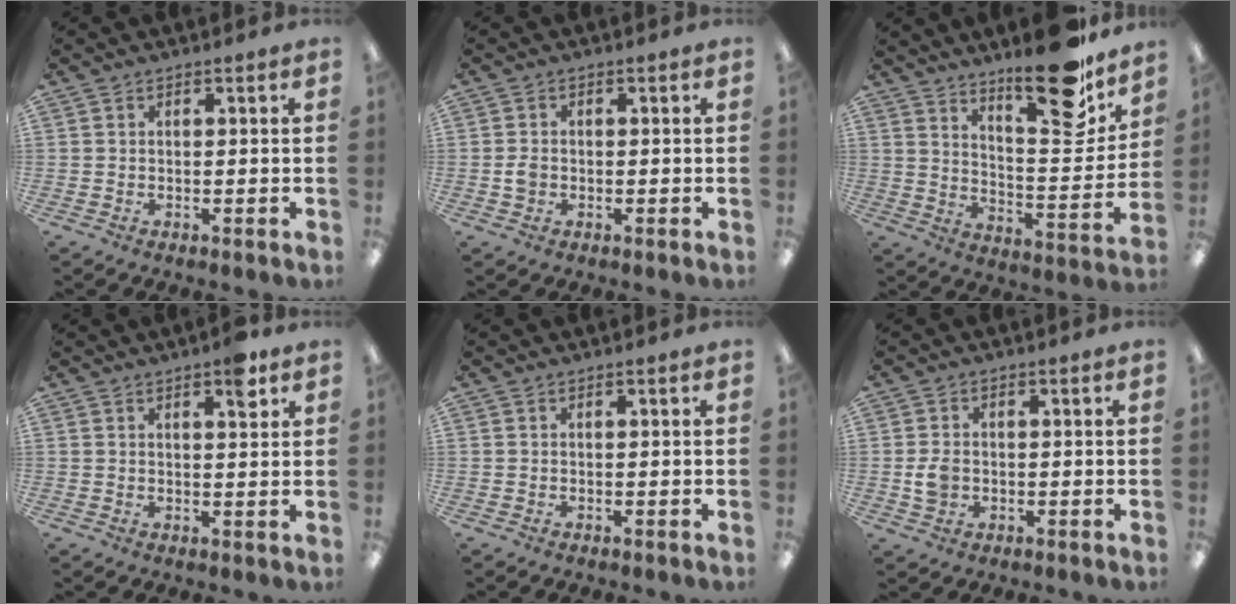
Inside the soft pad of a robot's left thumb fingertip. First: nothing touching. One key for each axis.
{"total": 2.2, "fx": -0.4, "fy": 1.7, "fz": 1.3, "tx": -0.024, "ty": 0.004, "tz": -0.008}
{"total": 19.3, "fx": 15.5, "fy": 5.4, "fz": 10.1, "tx": -0.130, "ty": -0.121, "tz": 0.253}
{"total": 5.0, "fx": 3.1, "fy": 1.5, "fz": 3.6, "tx": -0.039, "ty": -0.014, "tz": 0.046}
{"total": 0.0}
{"total": 3.9, "fx": -0.5, "fy": 3.1, "fz": 2.3, "tx": -0.040, "ty": 0.002, "tz": -0.011}